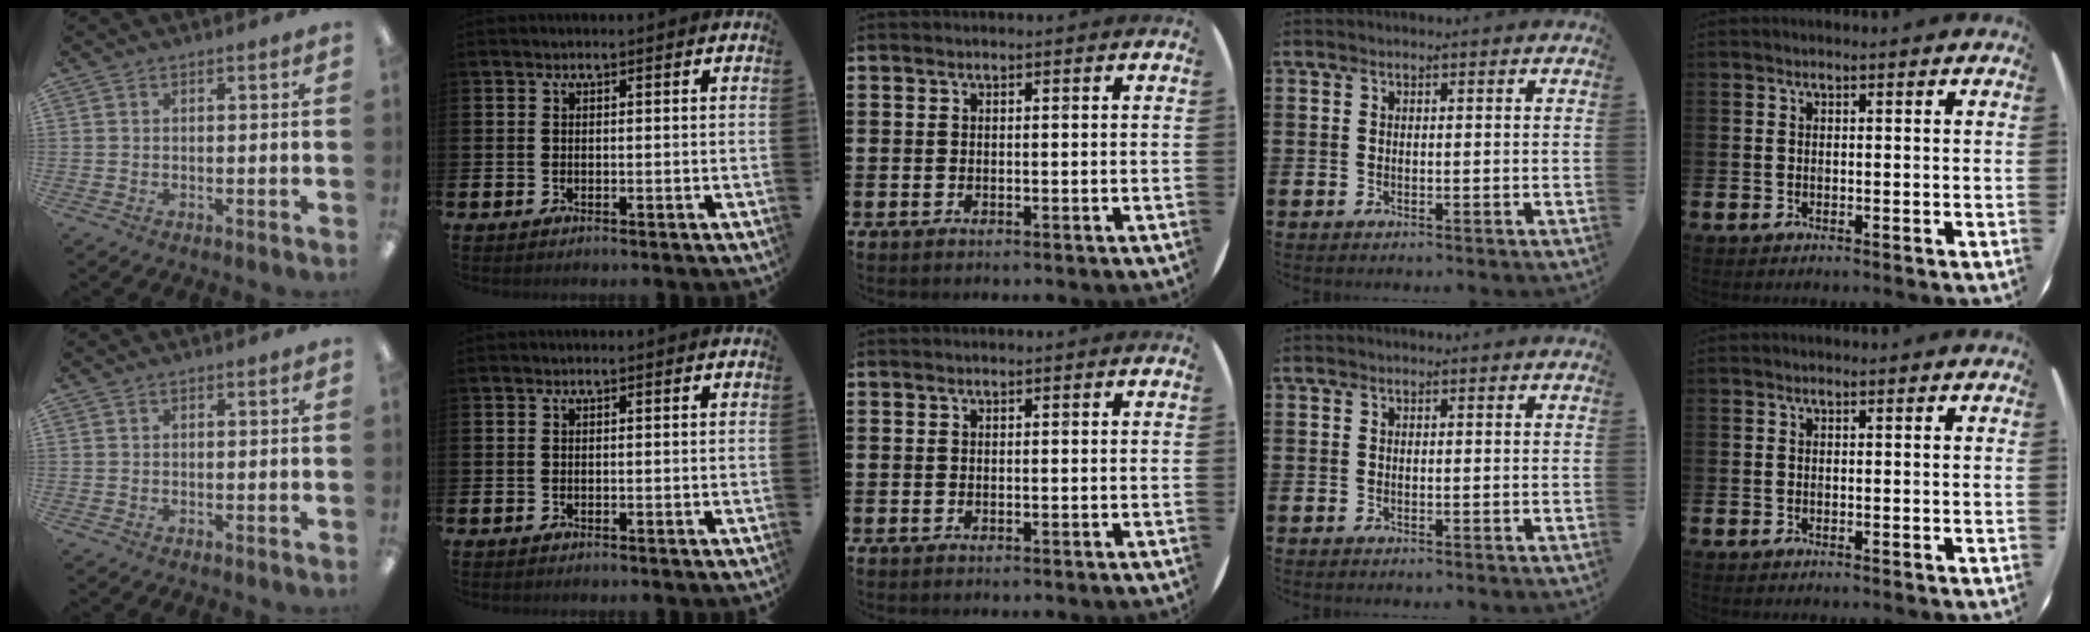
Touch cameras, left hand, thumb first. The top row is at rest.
{}